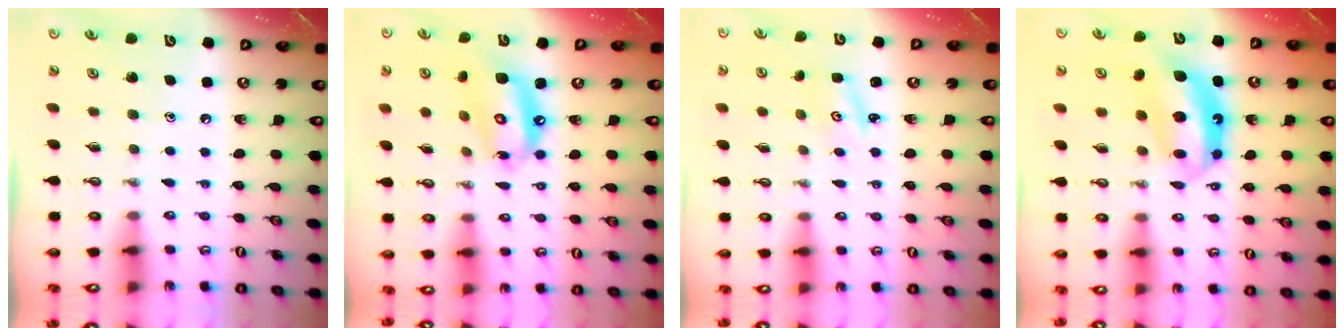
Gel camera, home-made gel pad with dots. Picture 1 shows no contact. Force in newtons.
{"total": 12.9, "press": 12.7, "slide": 1.9}
{"total": 1.5, "press": 1.5, "slide": 0.1}
{"total": 11.5, "press": 11.4, "slide": 1.4}